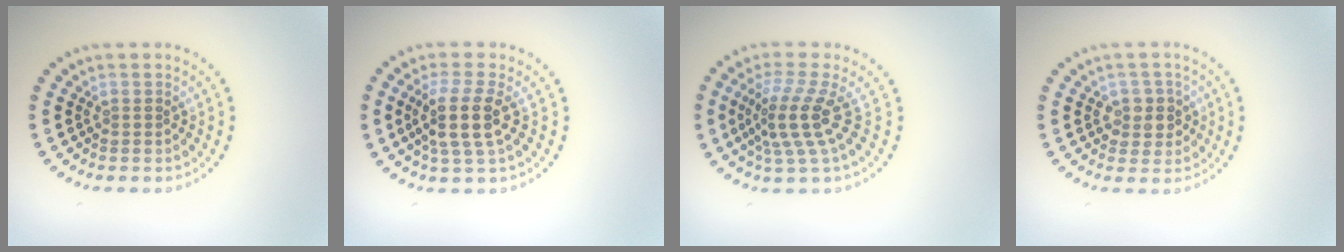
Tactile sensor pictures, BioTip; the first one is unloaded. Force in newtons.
{"total": 3.5, "press": 3.0, "slide": 1.8}
{"total": 4.0, "press": 2.8, "slide": 2.8}
{"total": 2.2, "press": 2.0, "slide": 0.8}